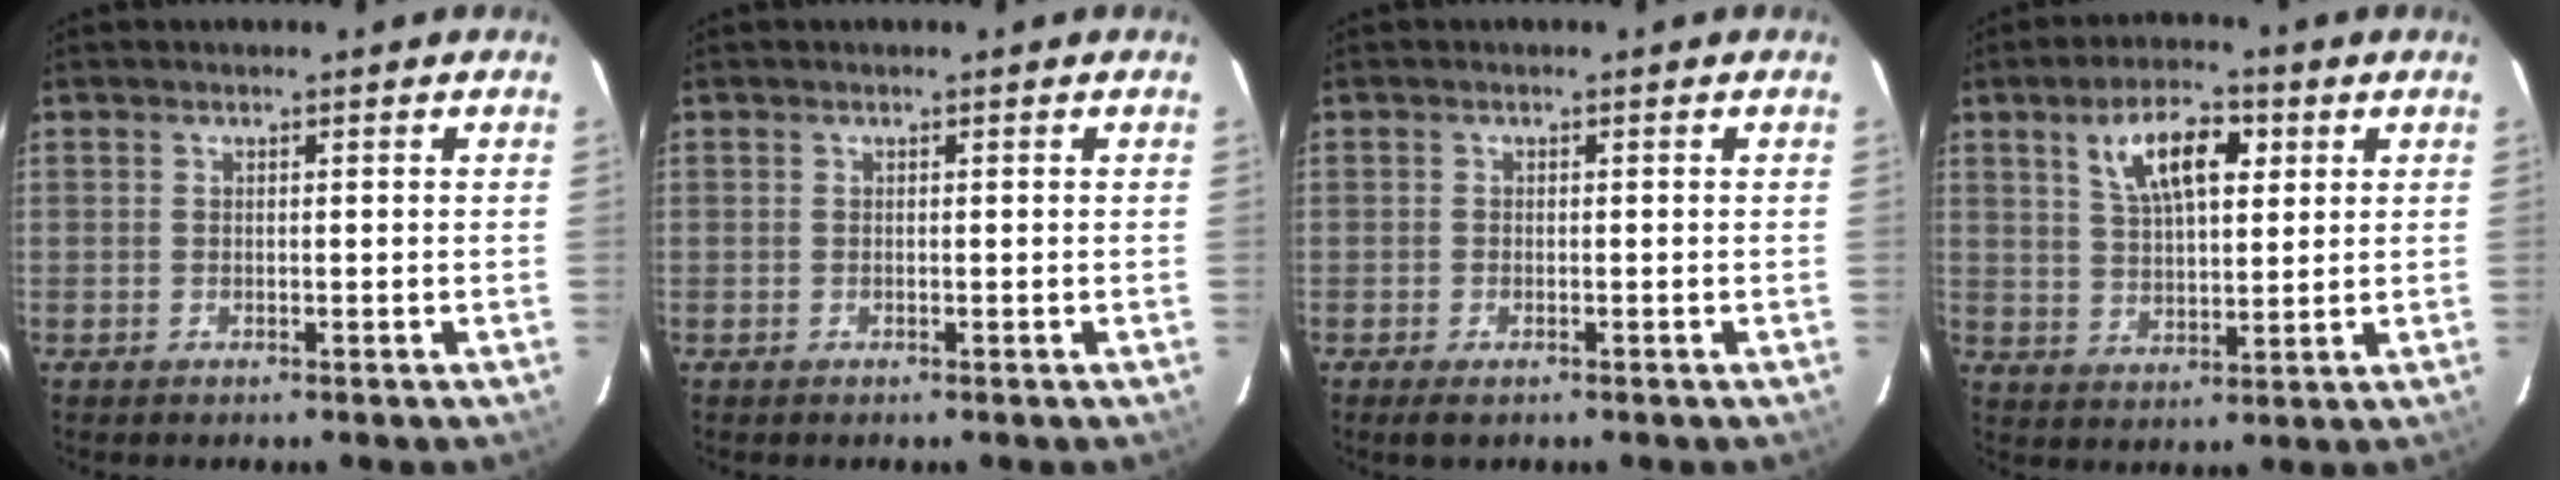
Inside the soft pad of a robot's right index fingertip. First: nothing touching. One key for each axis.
{"total": 0.0}
{"total": 1.9, "fx": -1.3, "fy": 0.8, "fz": 1.1, "tx": -0.022, "ty": -0.006, "tz": -0.021}
{"total": 10.3, "fx": 4.3, "fy": 4.5, "fz": 8.2, "tx": -0.147, "ty": 0.019, "tz": 0.079}